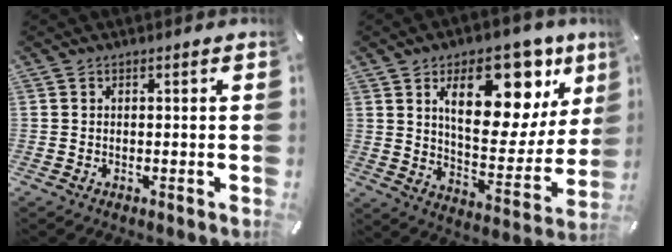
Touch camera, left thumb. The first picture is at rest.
{"total": 21.5, "force": [10.9, 11.5, 14.6], "torque": [-0.200, -0.059, 0.175]}